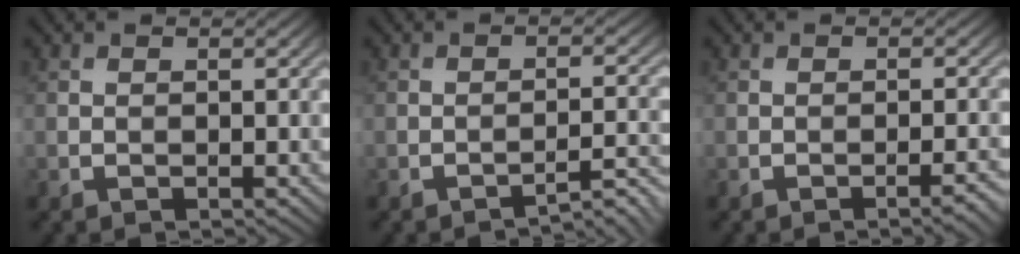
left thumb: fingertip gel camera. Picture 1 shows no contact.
{"total": 2.9, "force": [-2.8, -0.6, 0.6], "torque": [-0.007, 0.014, -0.037]}
{"total": 1.7, "force": [-1.3, -0.5, 0.9], "torque": [-0.016, 0.005, -0.020]}